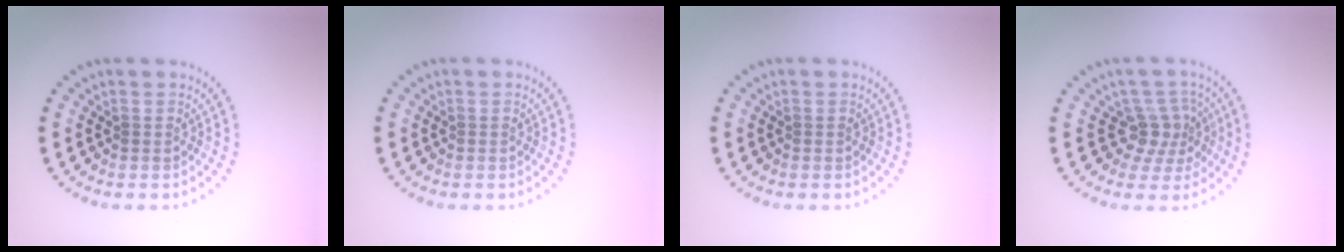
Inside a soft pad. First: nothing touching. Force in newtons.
{"total": 0.0}
{"total": 0.0}
{"total": 2.9, "press": 2.2, "slide": 1.9}